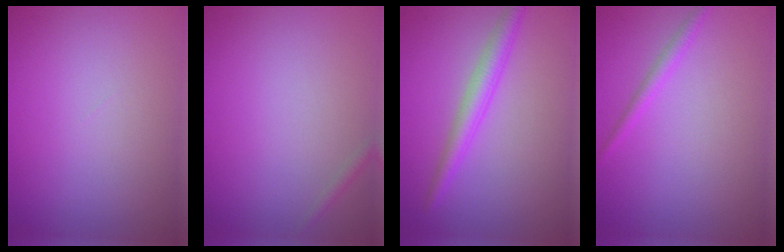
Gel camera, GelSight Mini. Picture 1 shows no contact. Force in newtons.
{"total": 0.7, "press": 0.7, "slide": 0.0}
{"total": 2.7, "press": 2.7, "slide": 0.1}
{"total": 1.3, "press": 1.3, "slide": 0.0}